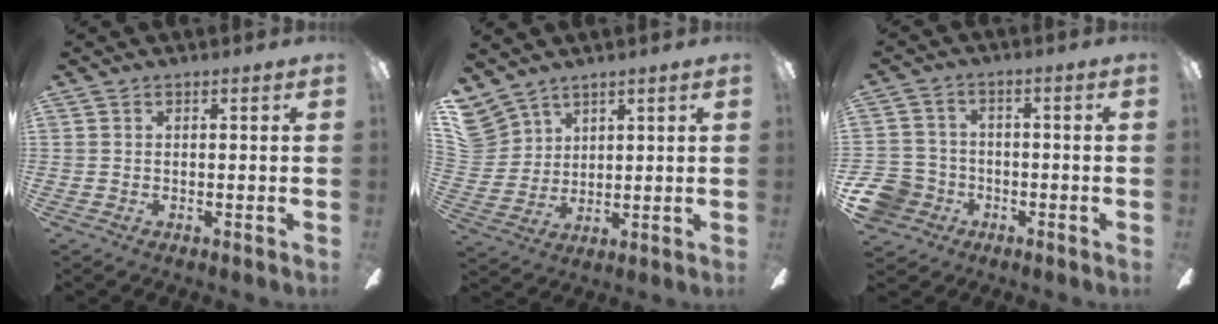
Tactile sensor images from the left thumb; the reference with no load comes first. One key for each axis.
{"total": 8.6, "fx": 6.5, "fy": 5.6, "fz": 1.2, "tx": -0.044, "ty": -0.029, "tz": 0.130}
{"total": 8.9, "fx": -3.8, "fy": 7.5, "fz": 2.8, "tx": -0.090, "ty": 0.031, "tz": -0.071}